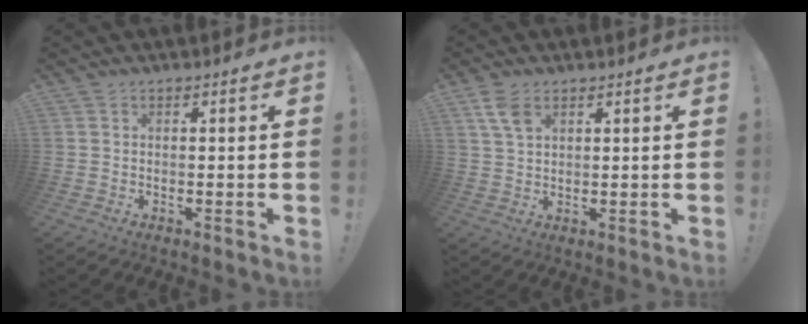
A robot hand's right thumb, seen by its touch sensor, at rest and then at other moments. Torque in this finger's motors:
{"motor_torque": [0.05, 0.13, 0.63, 0.26, 0.01]}